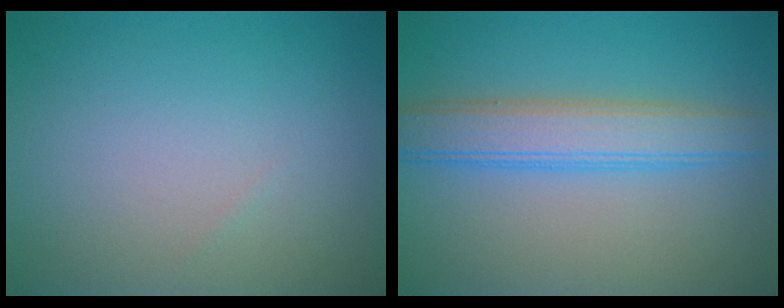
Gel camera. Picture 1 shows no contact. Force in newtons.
{"total": 4.8, "press": 4.8, "slide": 0.1}